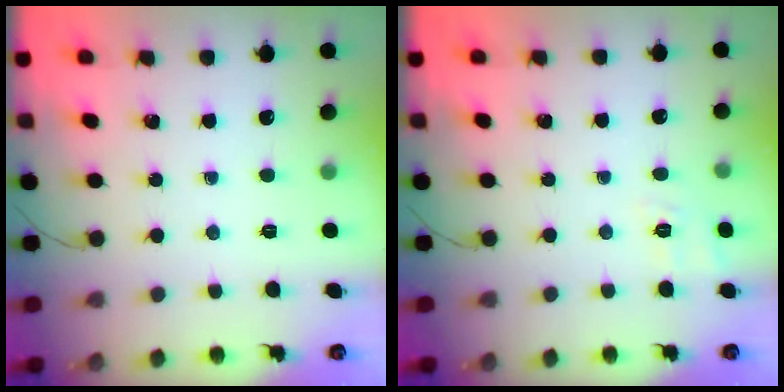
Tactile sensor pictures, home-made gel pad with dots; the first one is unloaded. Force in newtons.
{"total": 2.7, "press": 1.9, "slide": 2.0}